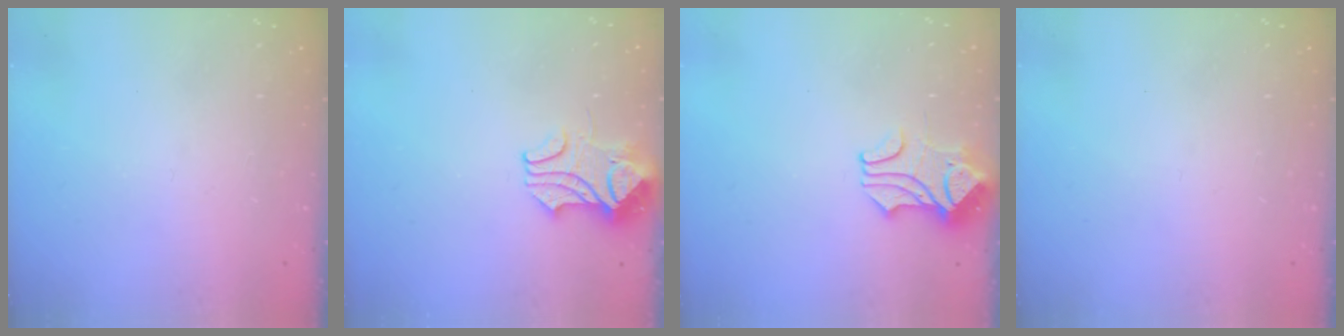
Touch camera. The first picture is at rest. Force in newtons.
{"total": 2.4, "press": 2.3, "slide": 0.8}
{"total": 1.6, "press": 1.3, "slide": 1.0}
{"total": 0.0}